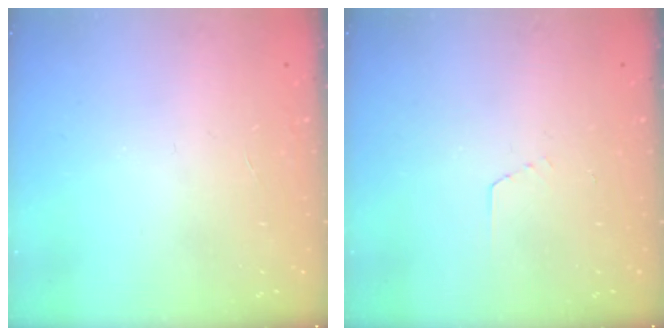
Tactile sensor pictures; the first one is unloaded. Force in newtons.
{"total": 2.9, "press": 2.9, "slide": 0.2}